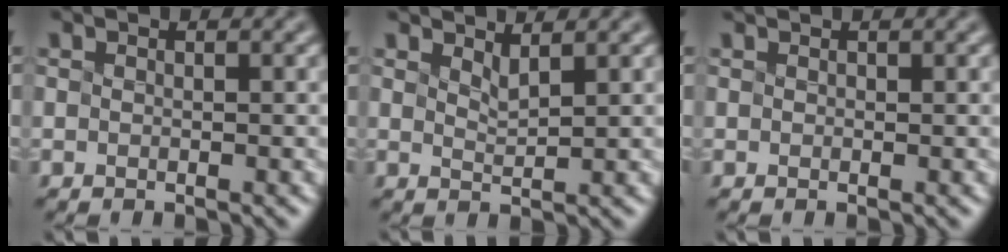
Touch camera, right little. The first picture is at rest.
{"total": 1.0, "force": [1.0, -0.4, -0.1], "torque": [-0.003, 0.007, 0.035]}
{"total": 0.6, "force": [0.1, -0.4, -0.3], "torque": [-0.008, 0.001, 0.014]}